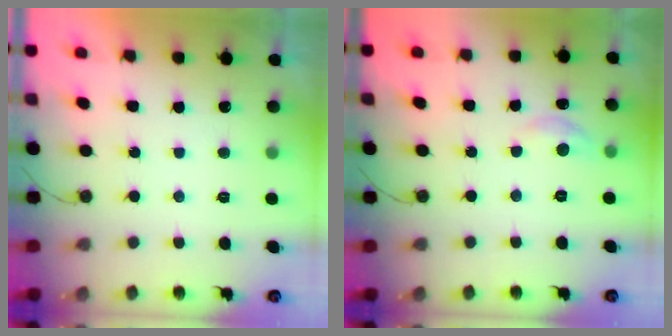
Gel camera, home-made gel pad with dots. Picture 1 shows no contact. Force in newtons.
{"total": 4.6, "press": 4.6, "slide": 0.4}